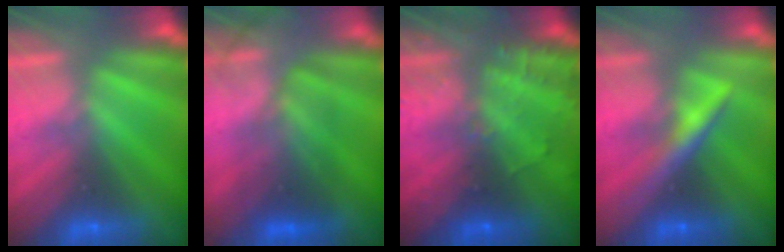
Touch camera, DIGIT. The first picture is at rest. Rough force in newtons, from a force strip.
{"total": 2.9}
{"total": 6.8}
{"total": 3.0}